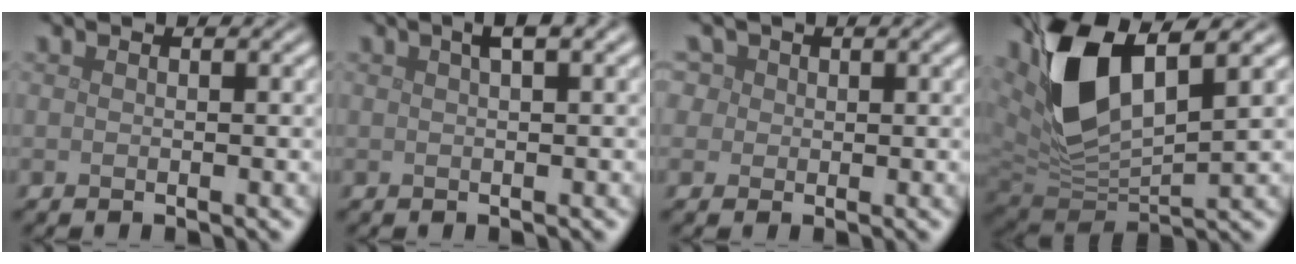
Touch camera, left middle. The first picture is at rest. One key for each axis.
{"total": 2.1, "fx": 1.0, "fy": 0.4, "fz": 1.8, "tx": -0.023, "ty": 0.010, "tz": 0.015}
{"total": 4.8, "fx": 2.2, "fy": 3.8, "fz": 2.0, "tx": -0.046, "ty": 0.021, "tz": 0.018}
{"total": 9.9, "fx": 3.8, "fy": 4.8, "fz": 7.8, "tx": -0.175, "ty": -0.005, "tz": 0.075}